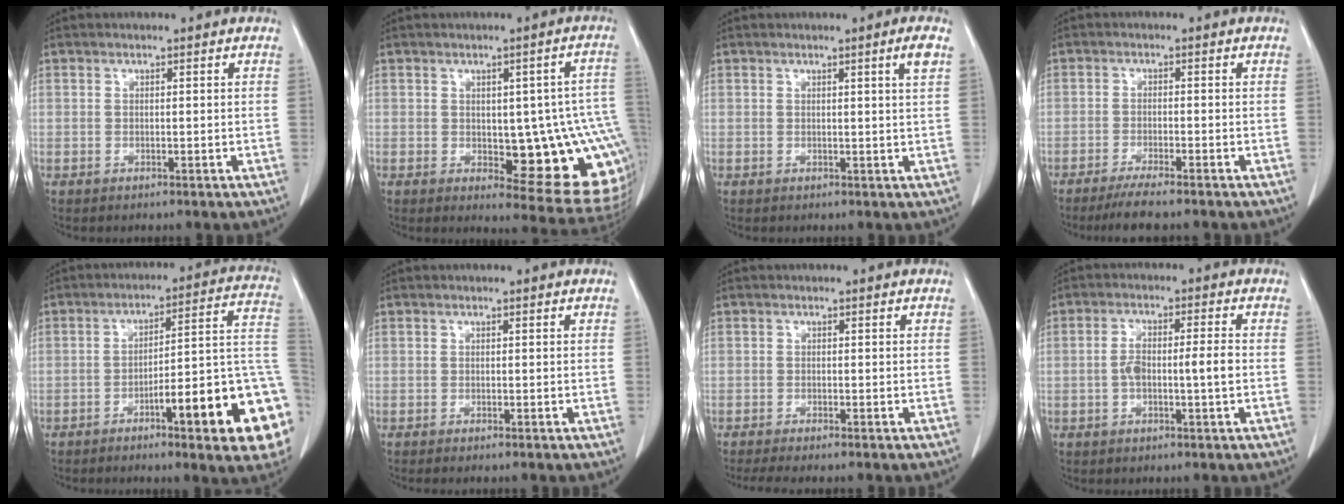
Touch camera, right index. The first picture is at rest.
{"total": 15.1, "force": [-1.8, 4.7, 14.2], "torque": [-0.115, 0.012, -0.004]}
{"total": 2.0, "force": [0.9, -0.6, 1.7], "torque": [-0.024, -0.006, 0.015]}
{"total": 5.4, "force": [-4.5, 0.0, 3.0], "torque": [-0.046, -0.012, -0.075]}
{"total": 19.1, "force": [-6.5, 2.3, 17.8], "torque": [-0.144, 0.025, -0.081]}
{"total": 1.2, "force": [-1.0, -0.1, 0.6], "torque": [-0.008, -0.001, -0.015]}
{"total": 4.8, "force": [-4.1, 0.2, 2.5], "torque": [-0.030, -0.009, -0.063]}
{"total": 5.6, "force": [-0.7, 0.9, 5.5], "torque": [-0.110, 0.012, -0.012]}